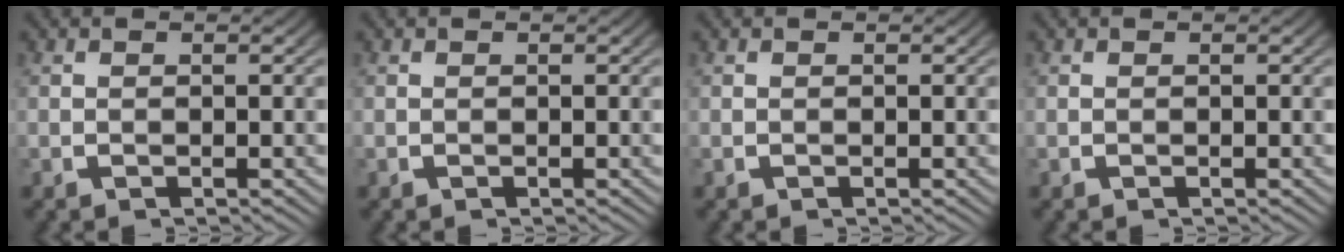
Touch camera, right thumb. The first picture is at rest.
{"total": 0.0}
{"total": 0.0}
{"total": 0.0}